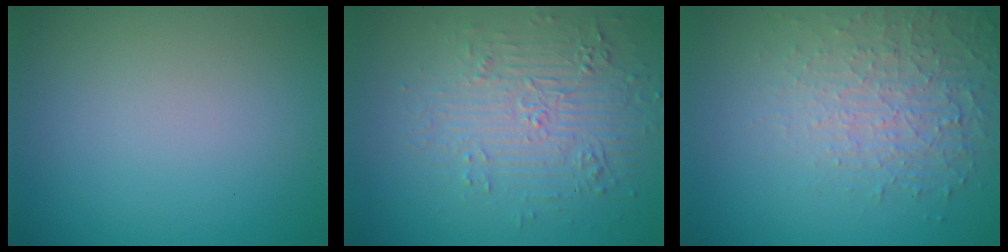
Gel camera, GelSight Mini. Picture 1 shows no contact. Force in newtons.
{"total": 4.2, "press": 3.7, "slide": 2.0}
{"total": 4.9, "press": 3.3, "slide": 3.7}